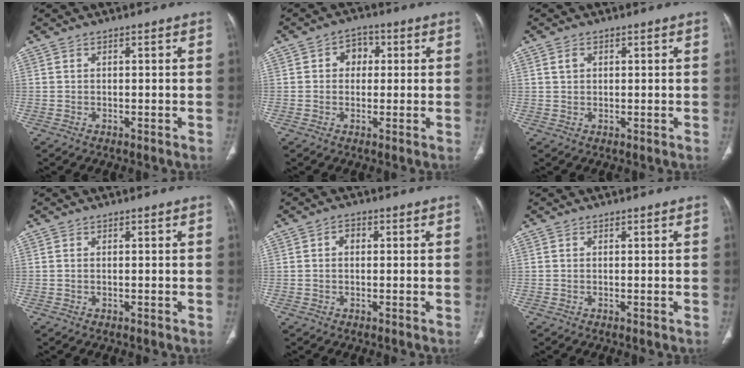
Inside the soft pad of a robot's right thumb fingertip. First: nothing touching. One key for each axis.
{"total": 4.5, "fx": 0.7, "fy": 3.7, "fz": 2.4, "tx": -0.007, "ty": 0.010, "tz": 0.004}
{"total": 1.8, "fx": 0.7, "fy": 1.3, "fz": 0.9, "tx": -0.015, "ty": 0.000, "tz": 0.014}
{"total": 0.0}
{"total": 1.9, "fx": 0.2, "fy": 1.4, "fz": 1.2, "tx": -0.012, "ty": 0.008, "tz": 0.000}
{"total": 0.0}